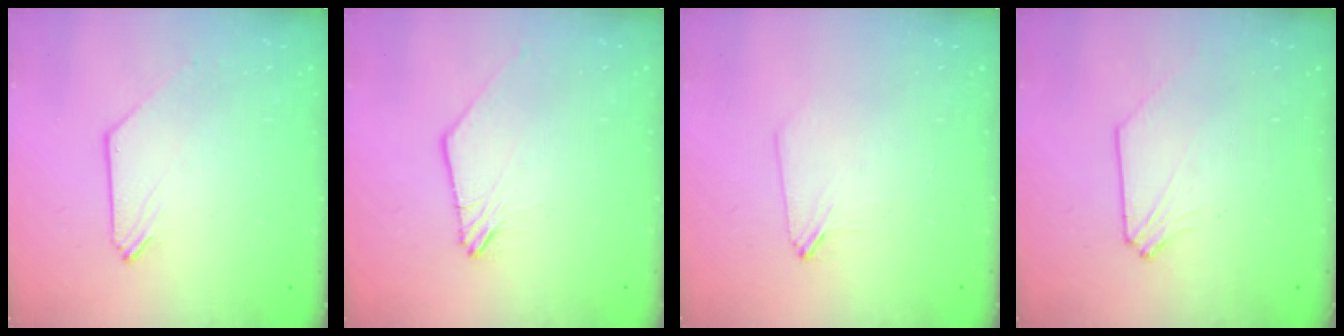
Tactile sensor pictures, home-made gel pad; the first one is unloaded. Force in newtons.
{"total": 0.0}
{"total": 1.2, "press": 1.2, "slide": 0.3}
{"total": 0.0}